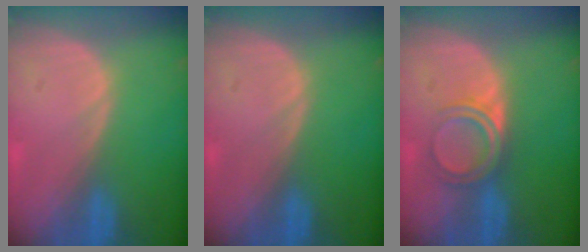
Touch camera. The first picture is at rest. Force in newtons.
{"total": 0.0}
{"total": 4.7, "press": 4.2, "slide": 2.1}